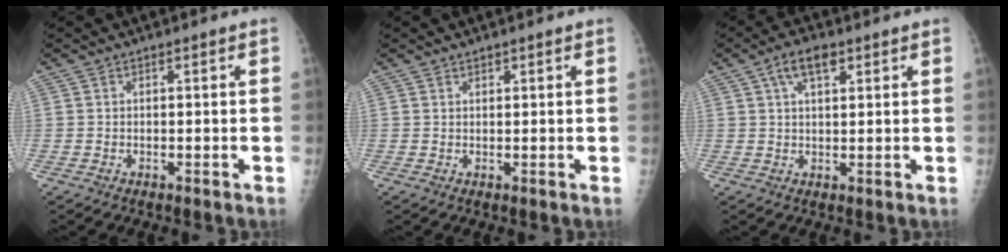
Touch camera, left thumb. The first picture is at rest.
{"total": 1.0, "force": [0.8, 0.4, 0.3], "torque": [0.002, -0.005, 0.012]}
{"total": 5.6, "force": [2.8, 2.6, 4.1], "torque": [-0.066, 0.000, 0.048]}